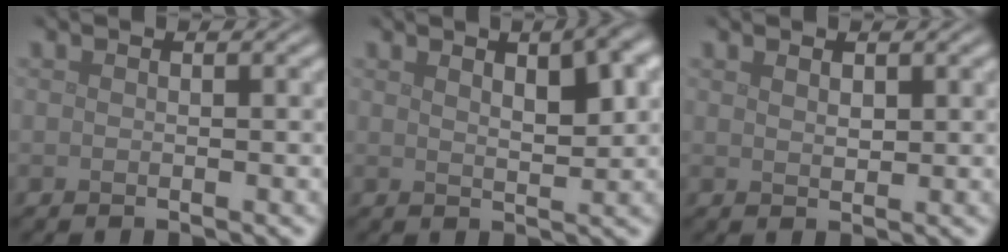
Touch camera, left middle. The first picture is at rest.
{"total": 5.6, "force": [2.6, 1.8, 4.6], "torque": [-0.055, 0.009, 0.035]}
{"total": 1.0, "force": [0.7, 0.4, 0.6], "torque": [-0.014, -0.003, 0.016]}